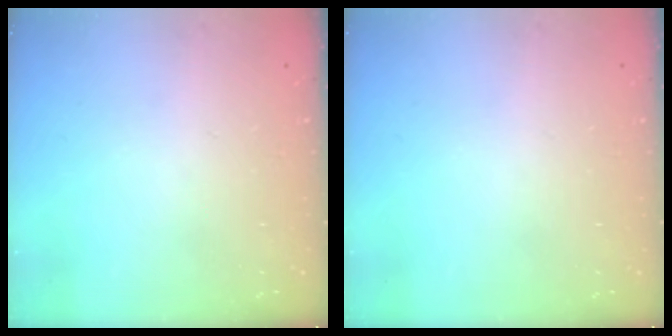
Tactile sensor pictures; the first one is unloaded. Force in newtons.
{"total": 0.0}